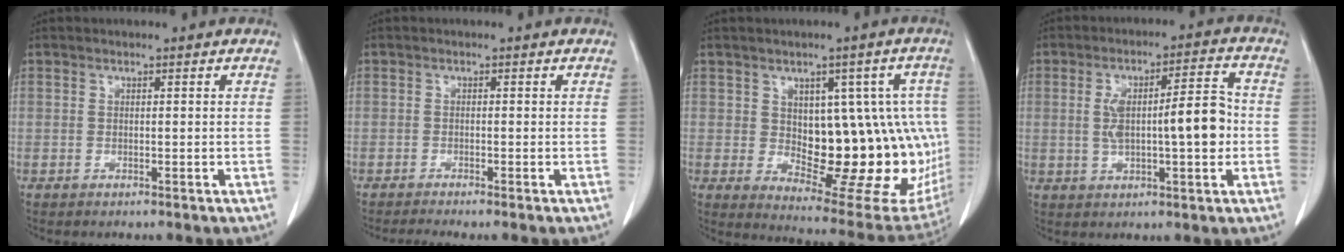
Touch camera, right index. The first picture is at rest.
{"total": 2.6, "force": [-2.2, -0.3, 1.4], "torque": [-0.021, -0.004, -0.037]}
{"total": 18.2, "force": [0.1, 8.6, 16.1], "torque": [-0.163, 0.018, 0.030]}
{"total": 10.5, "force": [-0.3, 2.5, 10.2], "torque": [-0.171, 0.023, 0.000]}